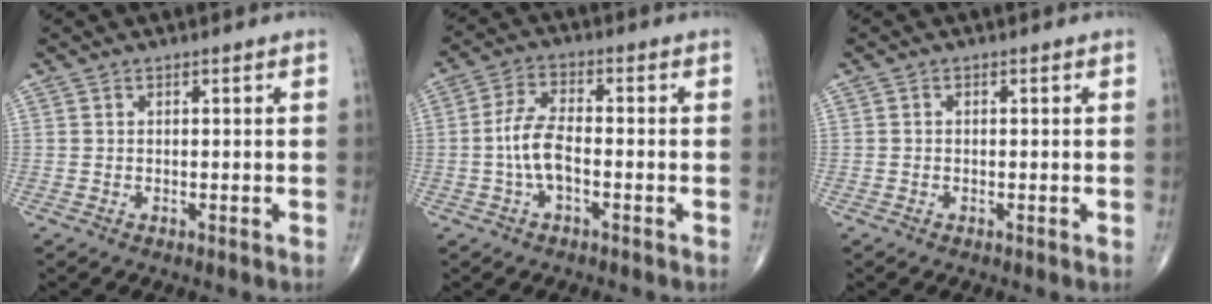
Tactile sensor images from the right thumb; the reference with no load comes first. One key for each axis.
{"total": 6.6, "fx": -1.5, "fy": 2.9, "fz": 5.8, "tx": -0.124, "ty": 0.021, "tz": -0.032}
{"total": 0.0}